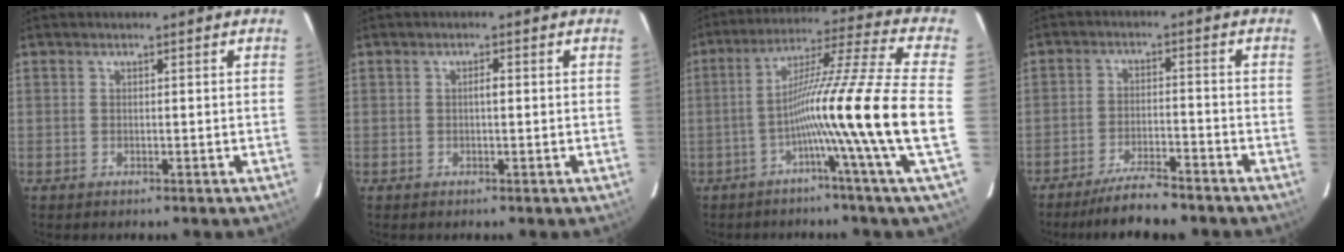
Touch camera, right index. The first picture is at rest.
{"total": 1.0, "force": [0.0, 0.2, 1.0], "torque": [-0.016, 0.002, -0.001]}
{"total": 17.4, "force": [-4.0, -3.6, 16.5], "torque": [-0.276, -0.007, -0.082]}
{"total": 8.2, "force": [-7.2, 0.8, 3.7], "torque": [-0.060, -0.017, -0.121]}